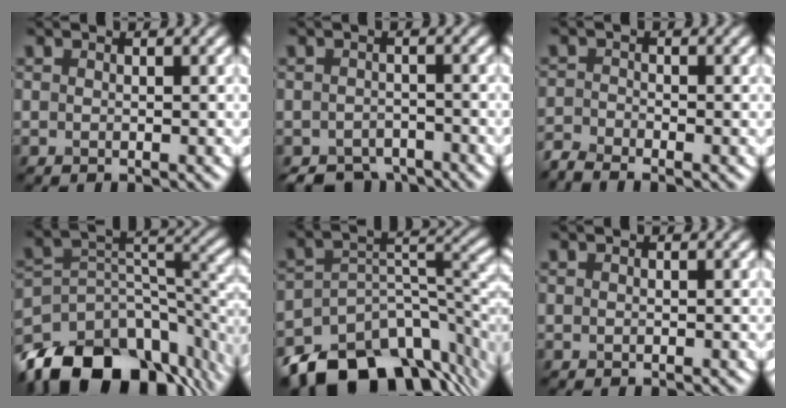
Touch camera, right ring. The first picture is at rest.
{"total": 3.8, "force": [-3.3, 1.8, 0.9], "torque": [0.001, -0.006, -0.054]}
{"total": 2.5, "force": [-2.4, 0.3, 0.7], "torque": [-0.020, -0.006, -0.056]}
{"total": 14.9, "force": [-10.5, 7.7, 7.1], "torque": [-0.150, 0.009, -0.174]}
{"total": 12.7, "force": [-8.8, 6.6, 6.4], "torque": [-0.108, -0.001, -0.153]}
{"total": 0.0}